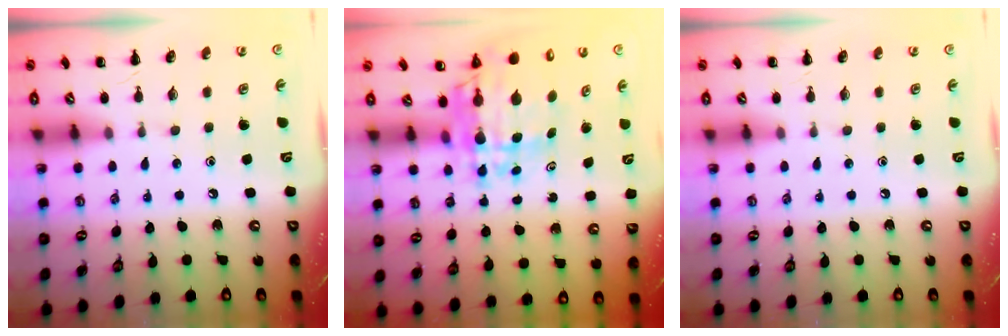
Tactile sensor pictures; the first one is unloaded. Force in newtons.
{"total": 9.9, "press": 9.5, "slide": 2.7}
{"total": 0.0}